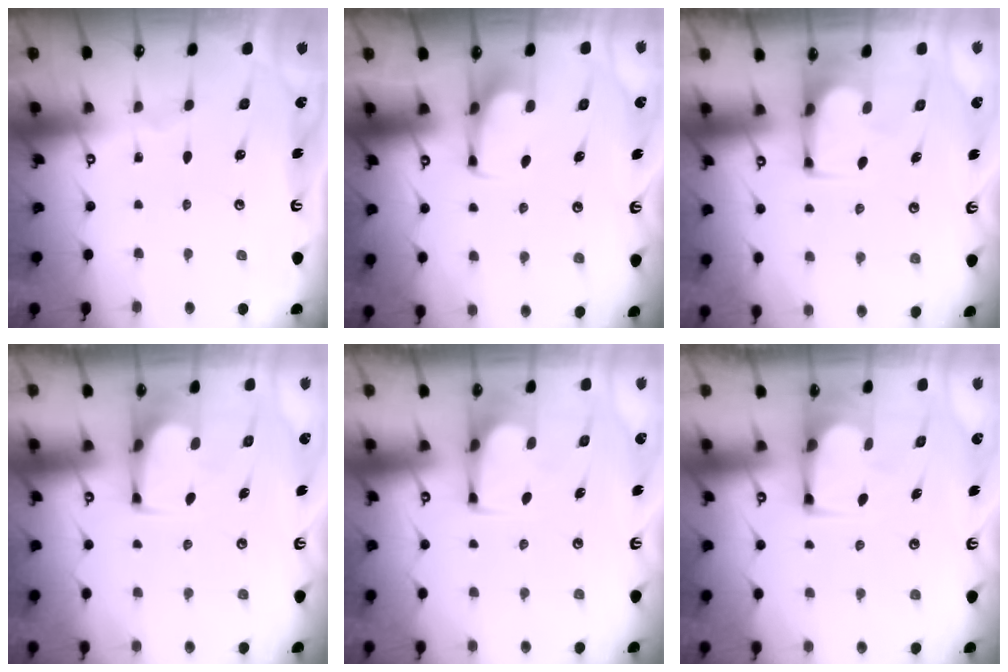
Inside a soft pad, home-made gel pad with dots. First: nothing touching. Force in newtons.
{"total": 2.1, "press": 2.1, "slide": 0.1}
{"total": 1.5, "press": 1.5, "slide": 0.2}
{"total": 1.5, "press": 1.4, "slide": 0.2}
{"total": 3.5, "press": 3.5, "slide": 0.2}
{"total": 2.5, "press": 2.5, "slide": 0.1}